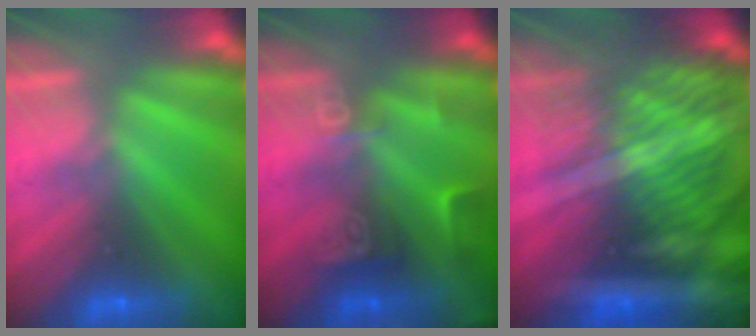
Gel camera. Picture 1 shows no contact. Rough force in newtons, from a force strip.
{"total": 2.5}
{"total": 9.8}